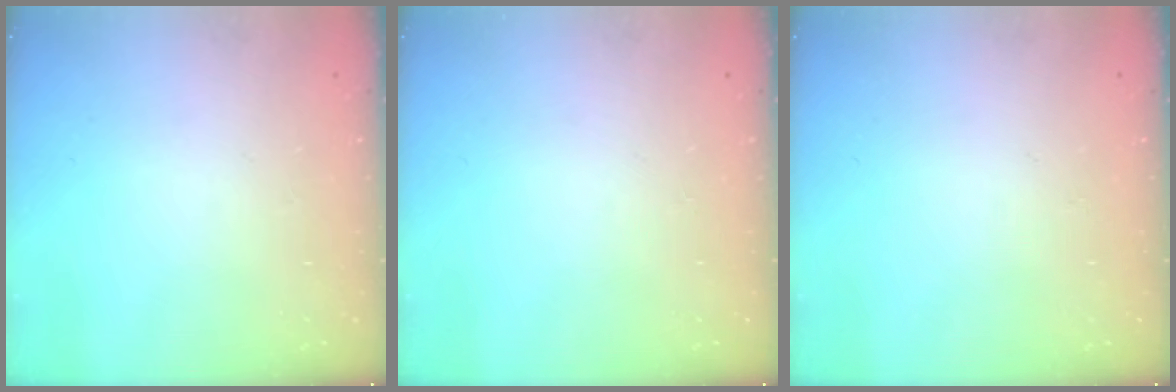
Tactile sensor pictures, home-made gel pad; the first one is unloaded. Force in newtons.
{"total": 0.0}
{"total": 0.0}